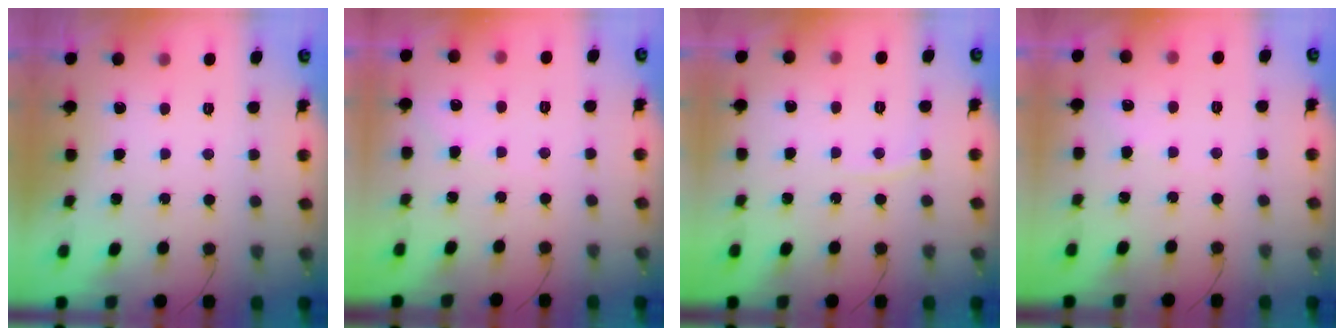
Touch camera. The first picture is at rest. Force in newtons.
{"total": 3.9, "press": 3.8, "slide": 0.6}
{"total": 4.1, "press": 4.1, "slide": 0.6}
{"total": 2.7, "press": 2.6, "slide": 0.5}